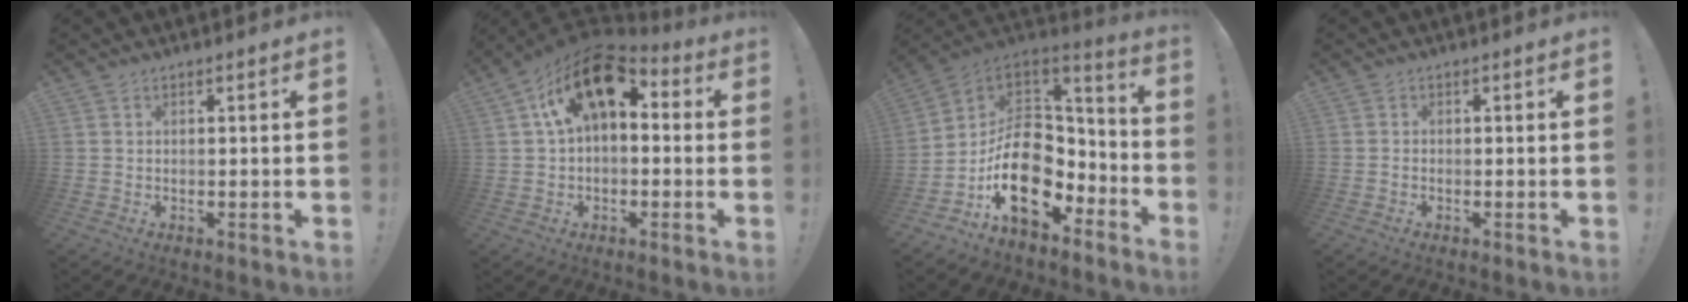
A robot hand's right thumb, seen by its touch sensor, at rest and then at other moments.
{"total": 16.3, "force": [6.3, 9.4, 11.7], "torque": [-0.186, -0.018, 0.113]}
{"total": 22.1, "force": [-5.3, 16.0, 14.2], "torque": [-0.237, 0.021, -0.060]}
{"total": 1.0, "force": [-0.7, 0.7, 0.1], "torque": [-0.003, 0.004, -0.012]}